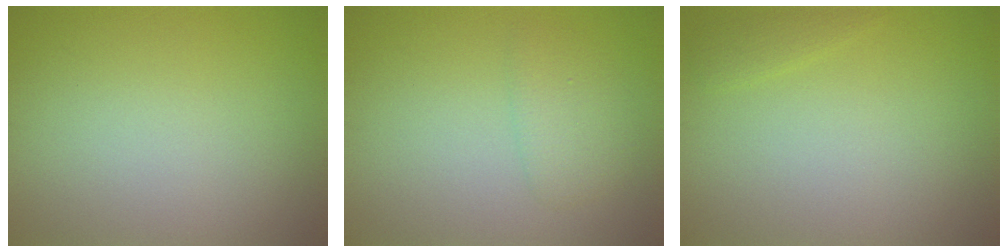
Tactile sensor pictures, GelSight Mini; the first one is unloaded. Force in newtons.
{"total": 1.9, "press": 1.9, "slide": 0.1}
{"total": 0.9, "press": 0.9, "slide": 0.1}